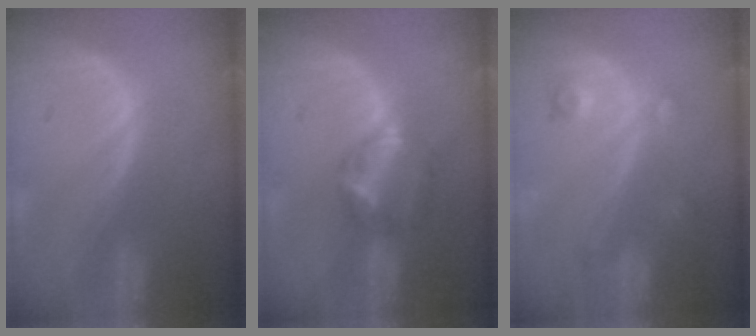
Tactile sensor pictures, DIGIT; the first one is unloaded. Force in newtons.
{"total": 6.0, "press": 5.4, "slide": 2.4}
{"total": 3.6, "press": 3.4, "slide": 1.3}